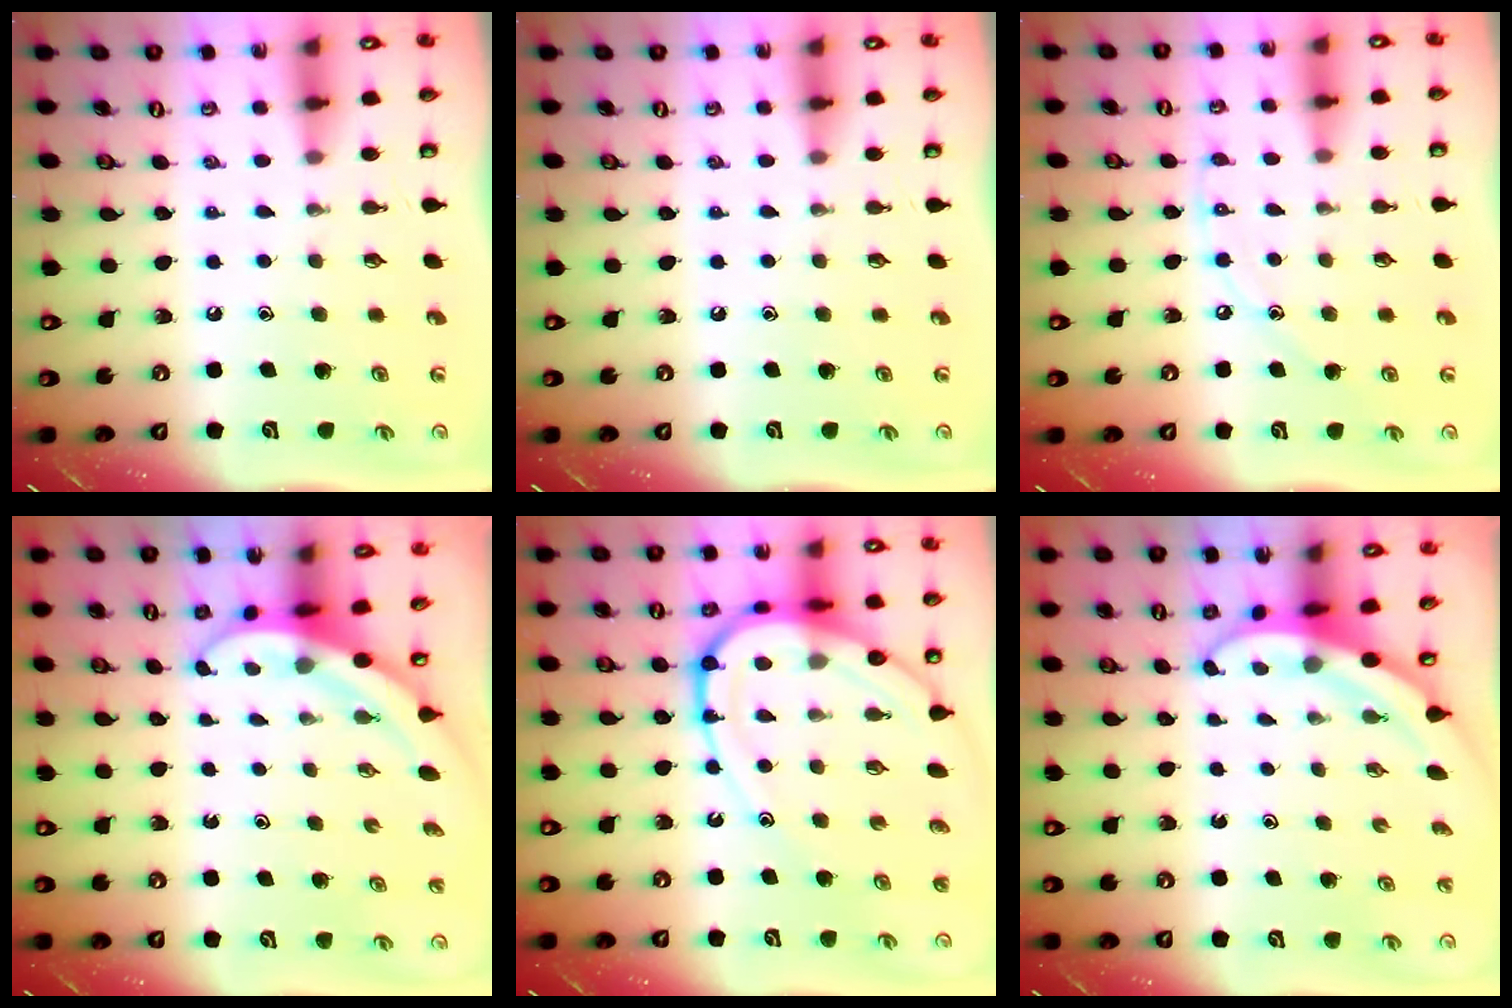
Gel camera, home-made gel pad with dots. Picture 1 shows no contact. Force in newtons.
{"total": 0.0}
{"total": 7.2, "press": 7.1, "slide": 0.8}
{"total": 3.9, "press": 3.9, "slide": 0.2}
{"total": 16.9, "press": 16.8, "slide": 1.8}
{"total": 3.2, "press": 3.2, "slide": 0.1}